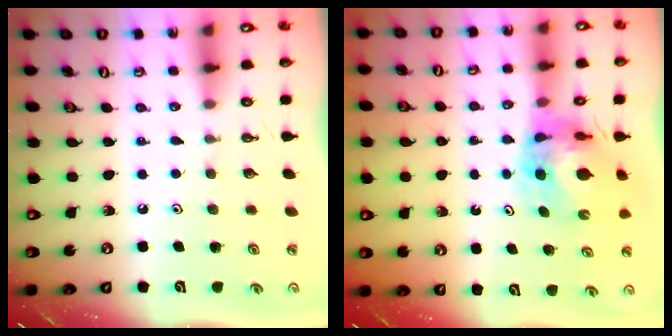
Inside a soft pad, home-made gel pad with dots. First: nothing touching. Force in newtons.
{"total": 10.0, "press": 9.9, "slide": 1.3}